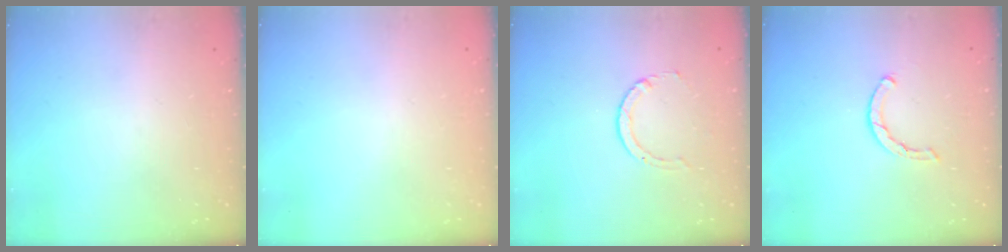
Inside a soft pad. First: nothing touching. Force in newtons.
{"total": 2.6, "press": 2.6, "slide": 0.2}
{"total": 3.2, "press": 3.2, "slide": 0.4}
{"total": 2.0, "press": 2.0, "slide": 0.2}